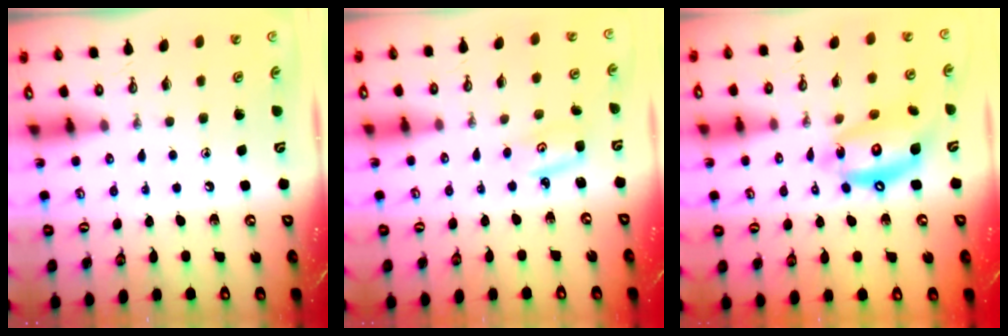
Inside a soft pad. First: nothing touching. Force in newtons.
{"total": 2.6, "press": 2.6, "slide": 0.2}
{"total": 13.6, "press": 13.6, "slide": 1.2}